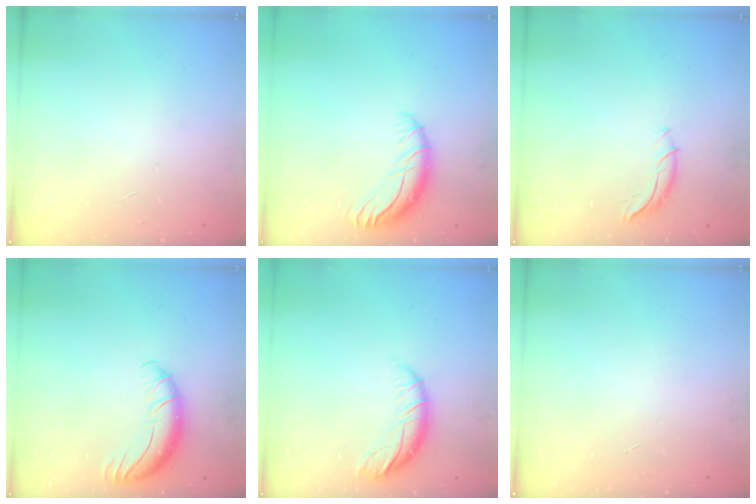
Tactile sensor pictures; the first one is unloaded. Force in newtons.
{"total": 11.9, "press": 11.6, "slide": 2.6}
{"total": 6.2, "press": 6.2, "slide": 0.6}
{"total": 9.8, "press": 9.5, "slide": 2.4}
{"total": 9.8, "press": 9.7, "slide": 1.1}
{"total": 0.0}